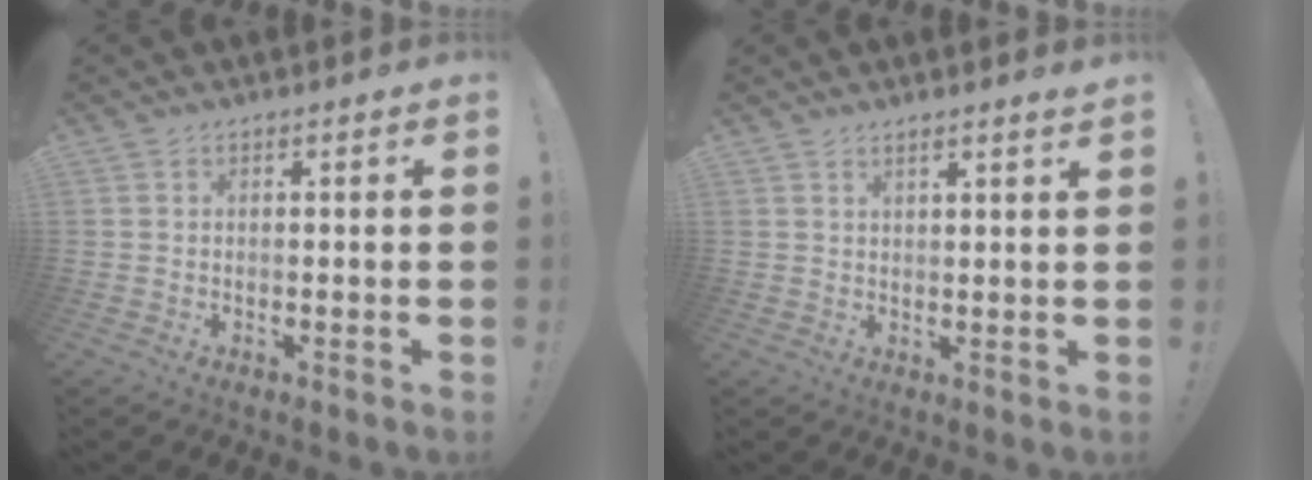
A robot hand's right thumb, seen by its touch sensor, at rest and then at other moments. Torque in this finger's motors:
{"motor_torque": [0.70, 0.27, -0.27, 0.11, 0.07]}